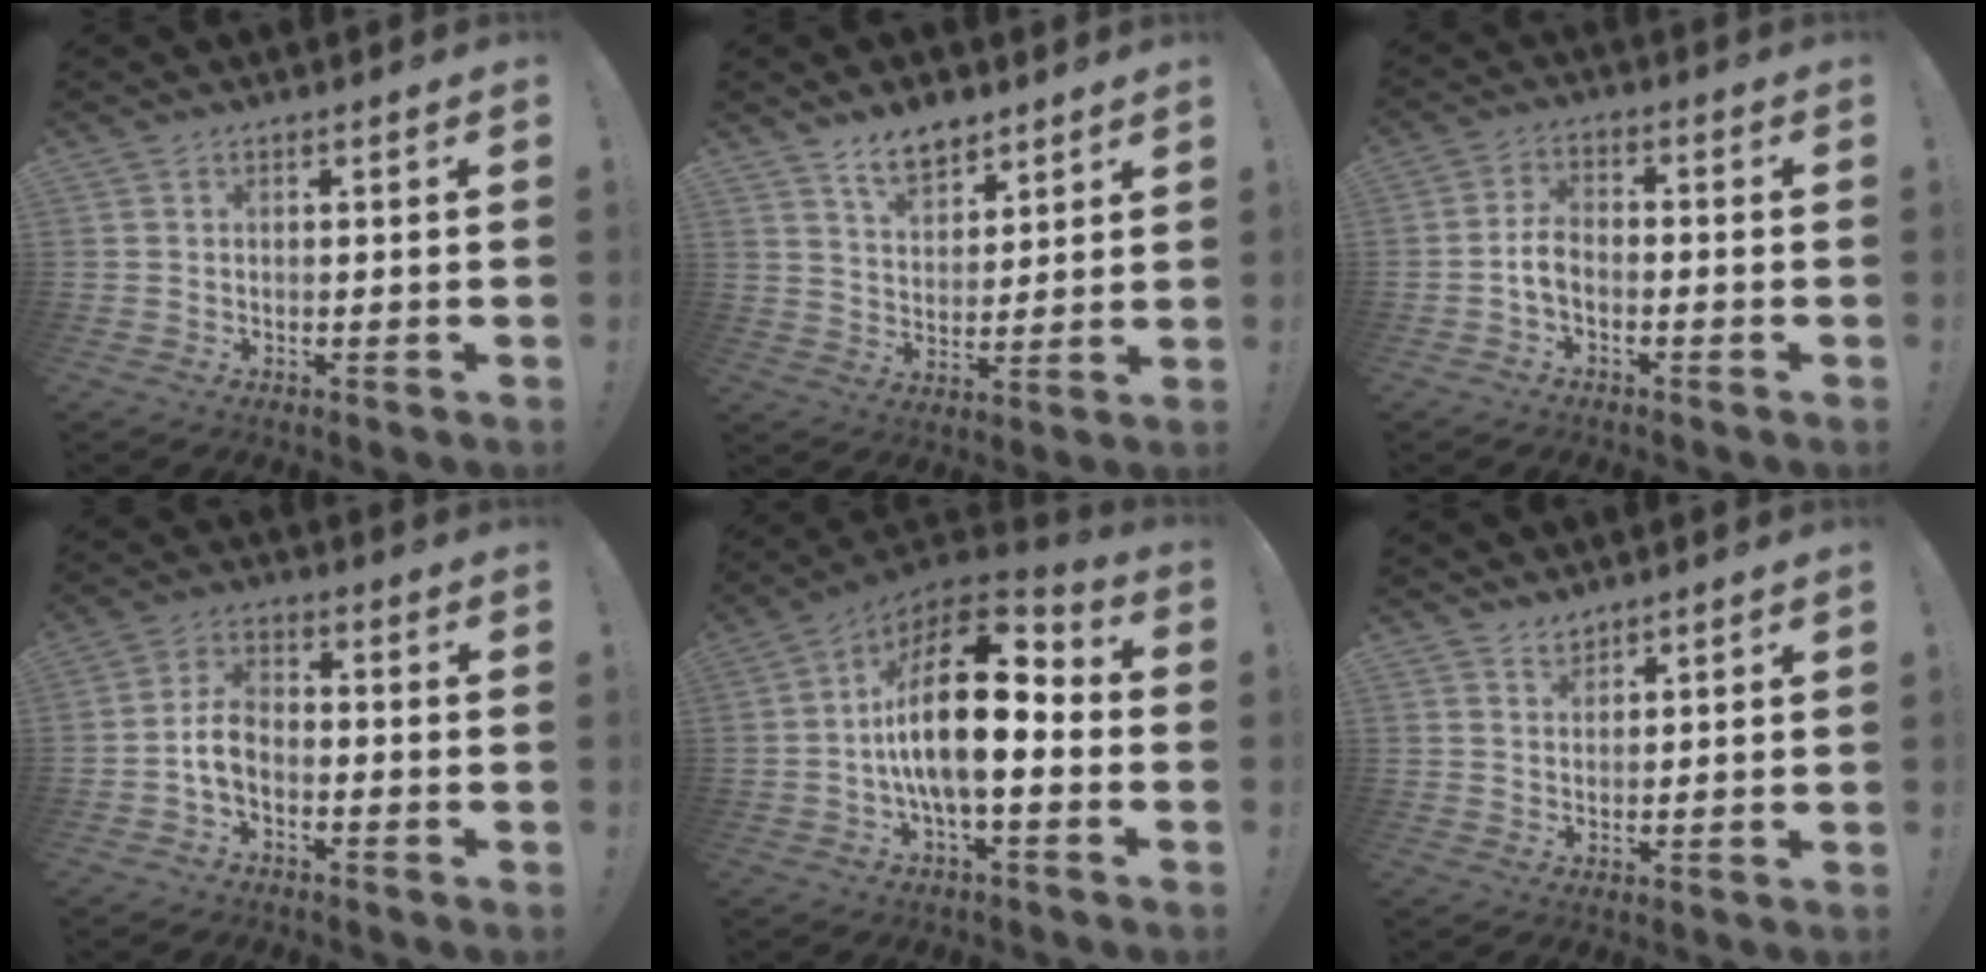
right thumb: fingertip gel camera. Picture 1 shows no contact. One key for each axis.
{"total": 9.2, "fx": 6.8, "fy": 4.9, "fz": 3.8, "tx": -0.061, "ty": -0.039, "tz": 0.129}
{"total": 5.1, "fx": -1.7, "fy": 2.9, "fz": 3.8, "tx": -0.083, "ty": 0.007, "tz": -0.029}
{"total": 6.1, "fx": -2.2, "fy": 3.7, "fz": 4.3, "tx": -0.090, "ty": 0.005, "tz": -0.039}
{"total": 20.4, "fx": -0.2, "fy": 8.4, "fz": 18.6, "tx": -0.334, "ty": 0.007, "tz": -0.006}
{"total": 2.8, "fx": 2.4, "fy": 1.3, "fz": 0.6, "tx": -0.008, "ty": -0.013, "tz": 0.045}